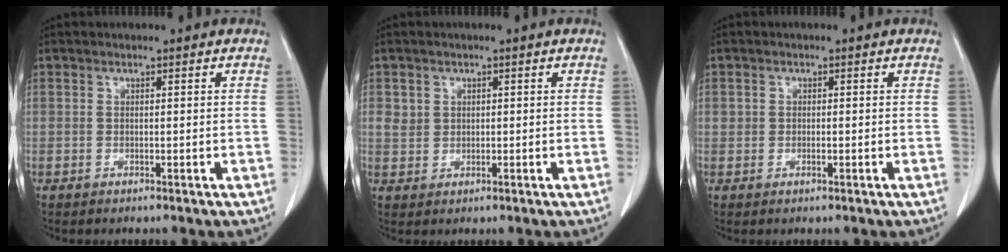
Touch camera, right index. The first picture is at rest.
{"total": 2.4, "force": [0.8, 2.2, 0.6], "torque": [-0.006, 0.006, 0.020]}
{"total": 1.1, "force": [-0.1, 0.8, 0.7], "torque": [-0.013, 0.003, 0.001]}